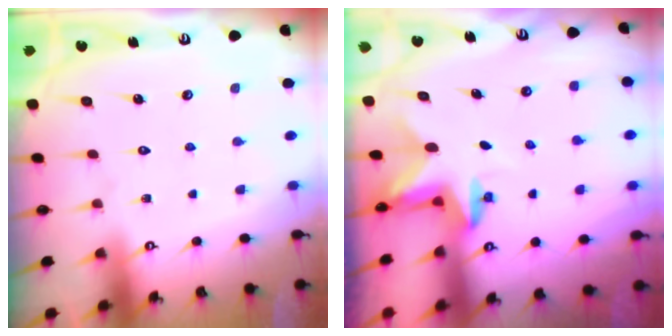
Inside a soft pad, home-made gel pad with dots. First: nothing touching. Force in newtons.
{"total": 2.4, "press": 2.3, "slide": 0.4}